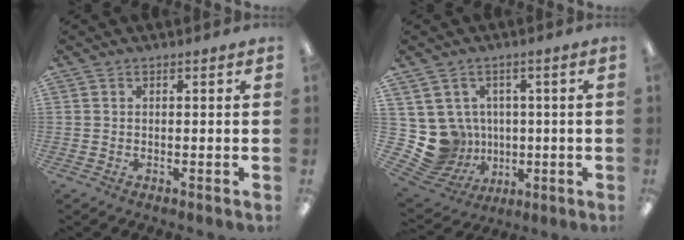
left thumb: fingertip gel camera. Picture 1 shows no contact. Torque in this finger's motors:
{"motor_torque": [-0.35, 0.45, -0.15, -0.13, 0.00]}